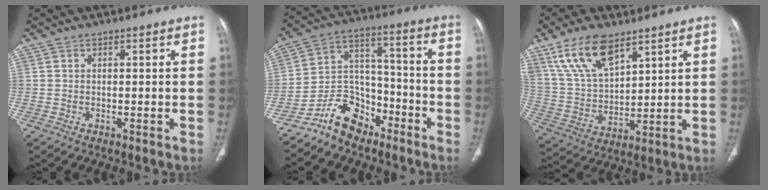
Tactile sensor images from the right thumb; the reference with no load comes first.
{"total": 10.6, "force": [-8.0, 6.1, 3.3], "torque": [-0.039, 0.087, -0.156]}
{"total": 14.7, "force": [9.3, 6.8, 9.1], "torque": [-0.156, -0.033, 0.193]}